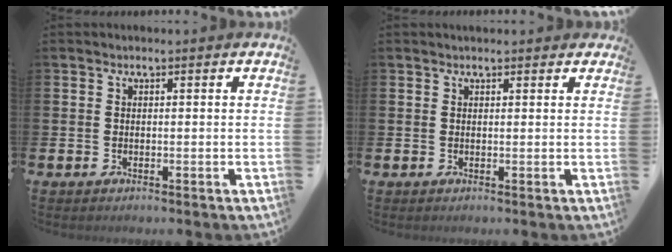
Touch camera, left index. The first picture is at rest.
{"total": 1.0, "force": [0.8, 0.4, 0.2], "torque": [0.004, 0.002, 0.013]}